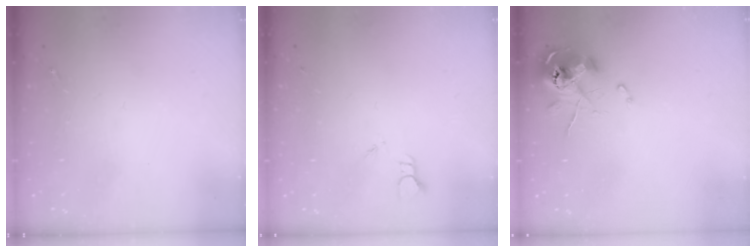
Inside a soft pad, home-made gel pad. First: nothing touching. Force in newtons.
{"total": 1.9, "press": 1.9, "slide": 0.1}
{"total": 10.2, "press": 10.1, "slide": 1.4}